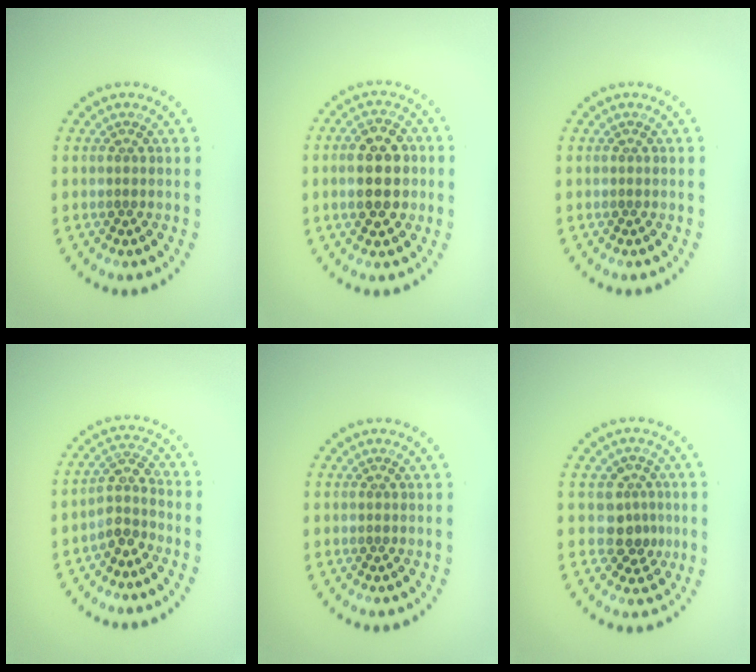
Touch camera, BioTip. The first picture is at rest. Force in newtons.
{"total": 5.2, "press": 5.2, "slide": 0.4}
{"total": 0.0}
{"total": 2.6, "press": 1.9, "slide": 1.7}
{"total": 0.0}
{"total": 3.0, "press": 2.6, "slide": 1.4}